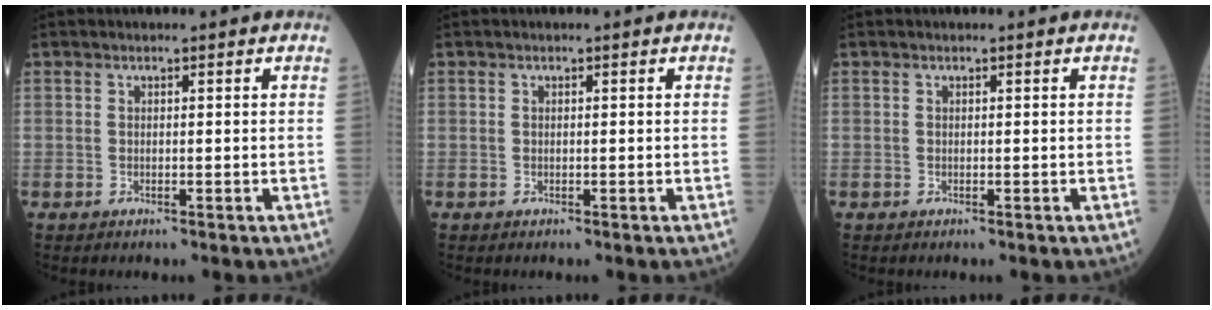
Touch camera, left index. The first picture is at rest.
{"total": 0.0}
{"total": 0.0}